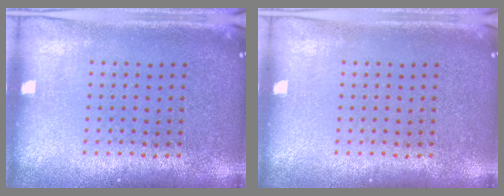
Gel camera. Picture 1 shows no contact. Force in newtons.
{"total": 0.0}